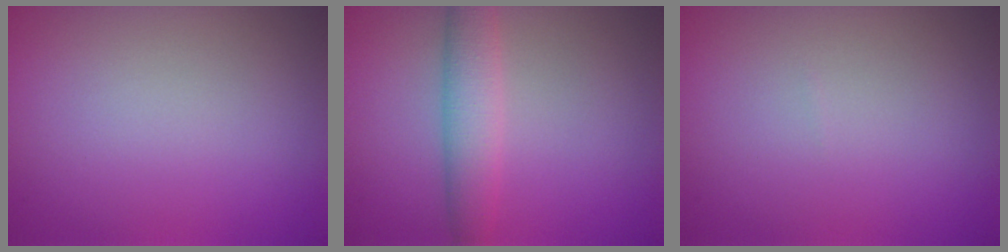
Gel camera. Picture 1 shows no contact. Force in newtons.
{"total": 3.6, "press": 3.6, "slide": 0.0}
{"total": 0.0}